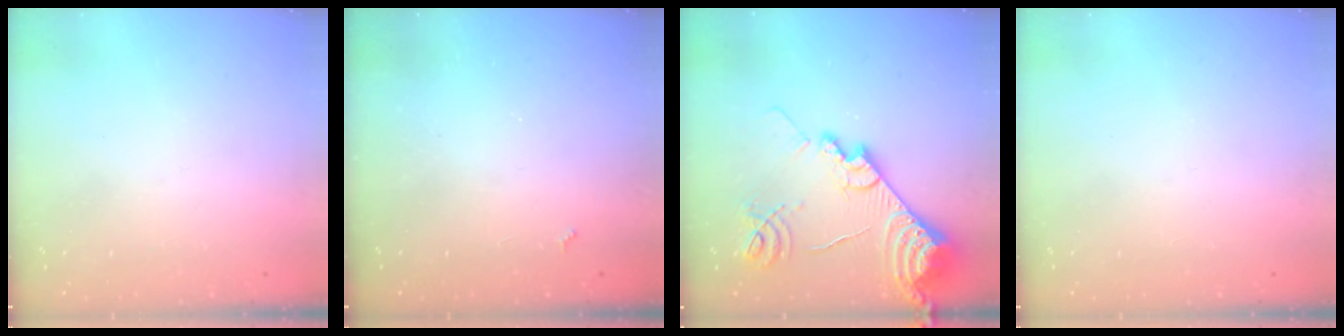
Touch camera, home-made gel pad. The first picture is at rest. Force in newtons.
{"total": 2.3, "press": 2.3, "slide": 0.4}
{"total": 19.6, "press": 19.5, "slide": 1.9}
{"total": 0.0}